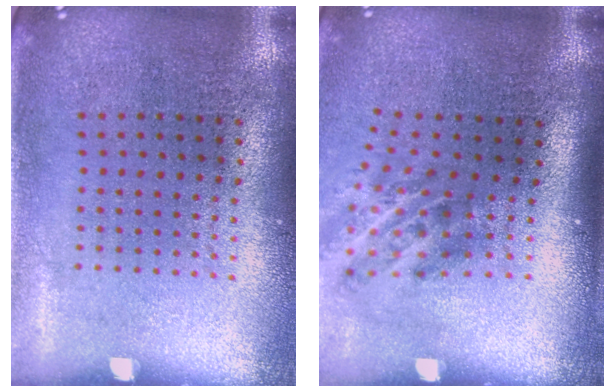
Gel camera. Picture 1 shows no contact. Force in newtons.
{"total": 1.9, "press": 1.2, "slide": 1.5}